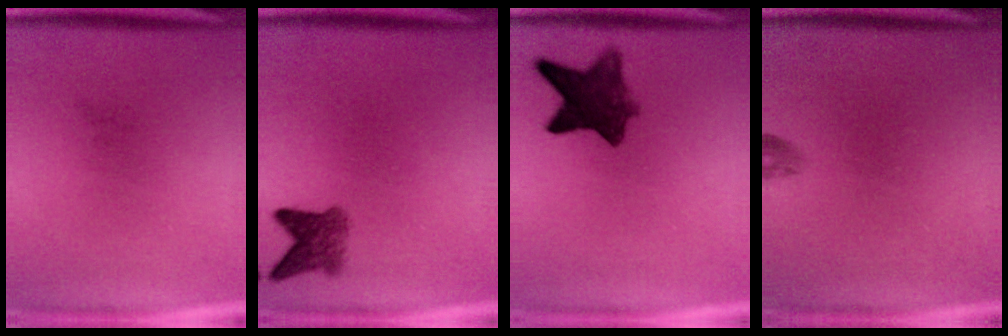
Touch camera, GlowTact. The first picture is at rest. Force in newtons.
{"total": 3.7}
{"total": 8.2}
{"total": 0.9}